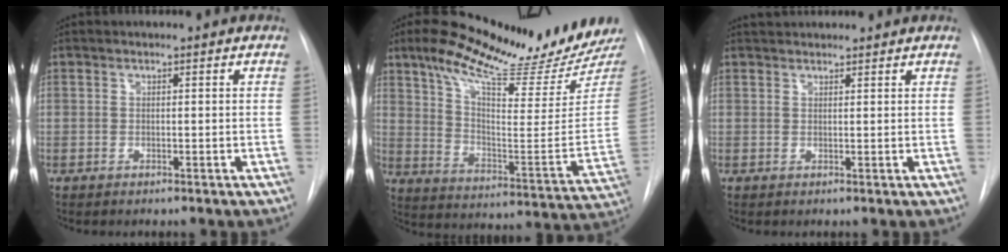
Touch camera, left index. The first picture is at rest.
{"total": 22.0, "force": [18.7, 1.3, 11.4], "torque": [-0.184, -0.061, 0.271]}
{"total": 3.6, "force": [3.4, 0.7, 0.8], "torque": [-0.012, 0.034, 0.051]}